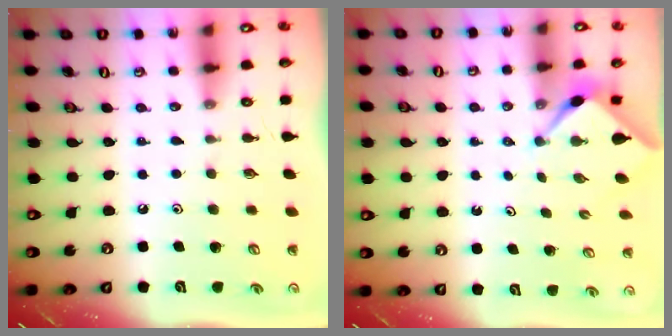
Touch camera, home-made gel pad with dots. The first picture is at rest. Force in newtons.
{"total": 2.5, "press": 2.5, "slide": 0.3}